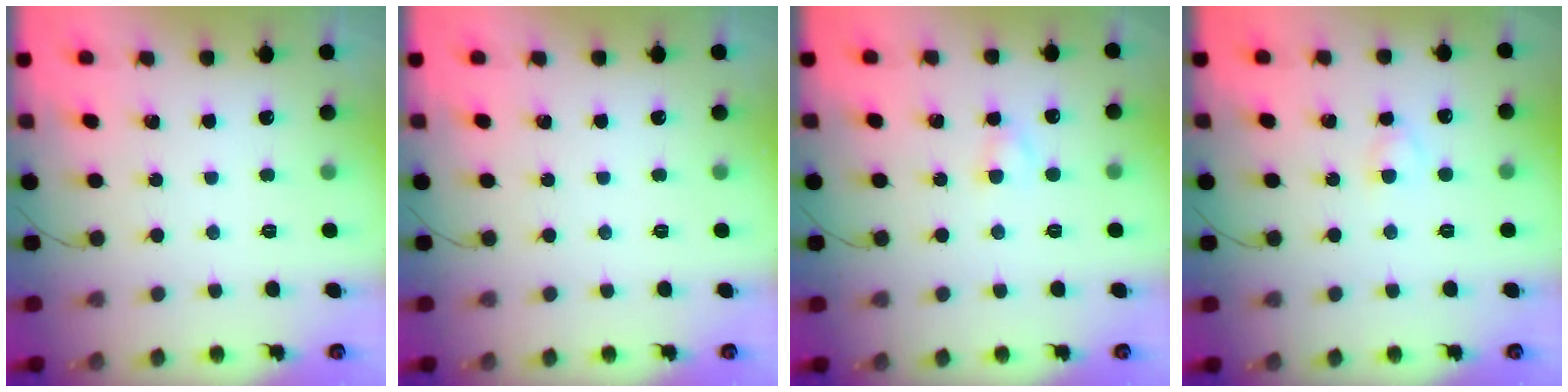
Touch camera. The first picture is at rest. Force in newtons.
{"total": 0.0}
{"total": 2.8, "press": 2.6, "slide": 1.0}
{"total": 2.5, "press": 2.3, "slide": 1.1}